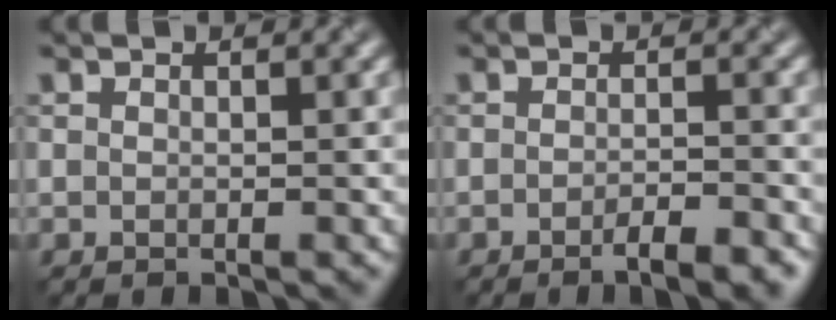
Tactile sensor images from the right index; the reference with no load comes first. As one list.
[{"total": 3.3, "force": [-2.0, 0.7, 2.5], "torque": [-0.033, 0.000, -0.035]}]